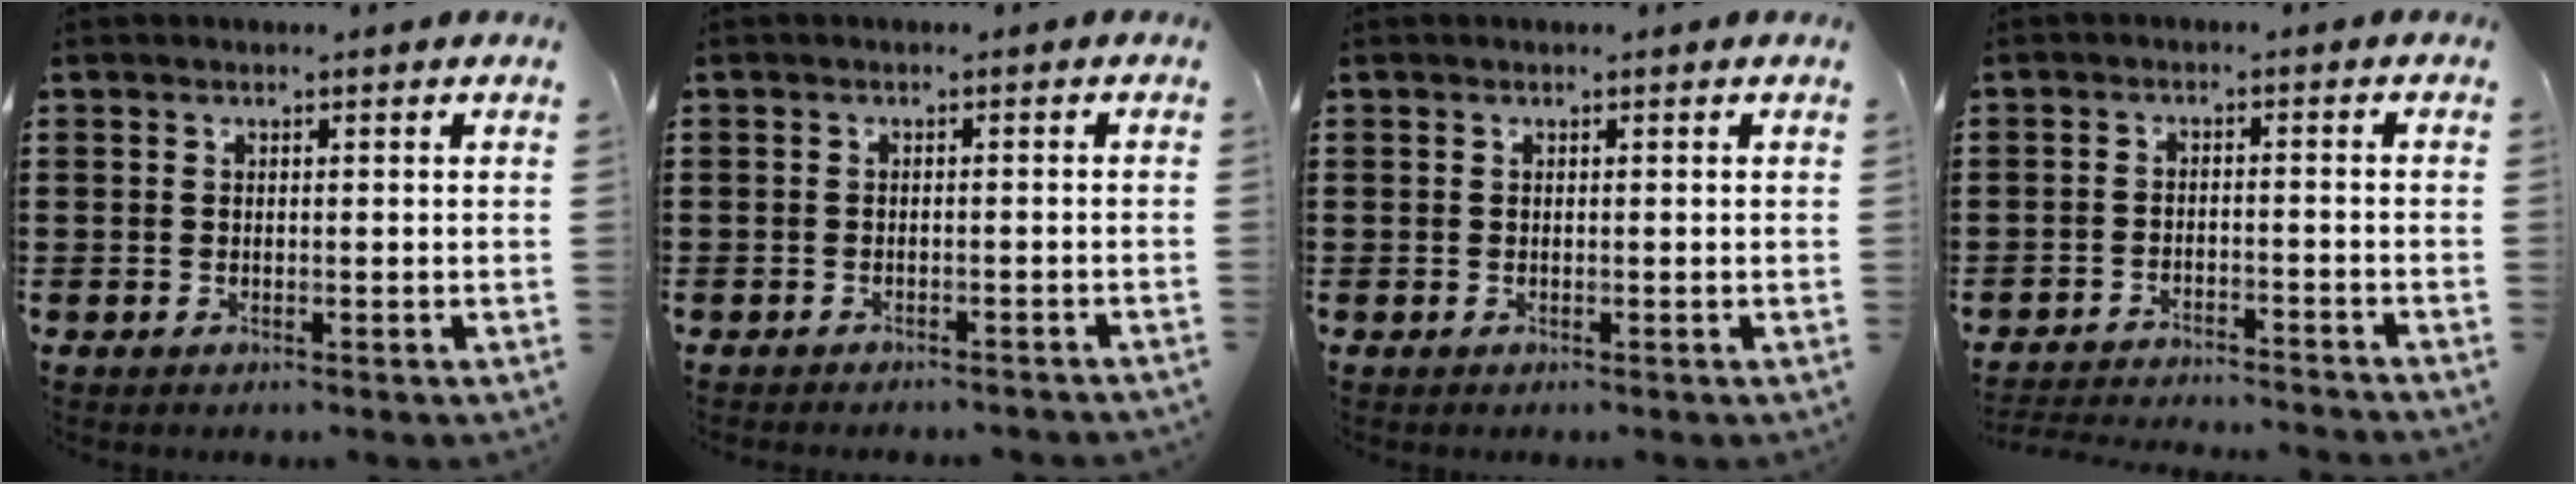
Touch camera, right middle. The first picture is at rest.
{"total": 1.1, "force": [-1.1, 0.0, 0.1], "torque": [-0.005, 0.001, -0.022]}
{"total": 0.0}
{"total": 3.1, "force": [-3.1, -0.1, 0.3], "torque": [-0.008, 0.000, -0.067]}